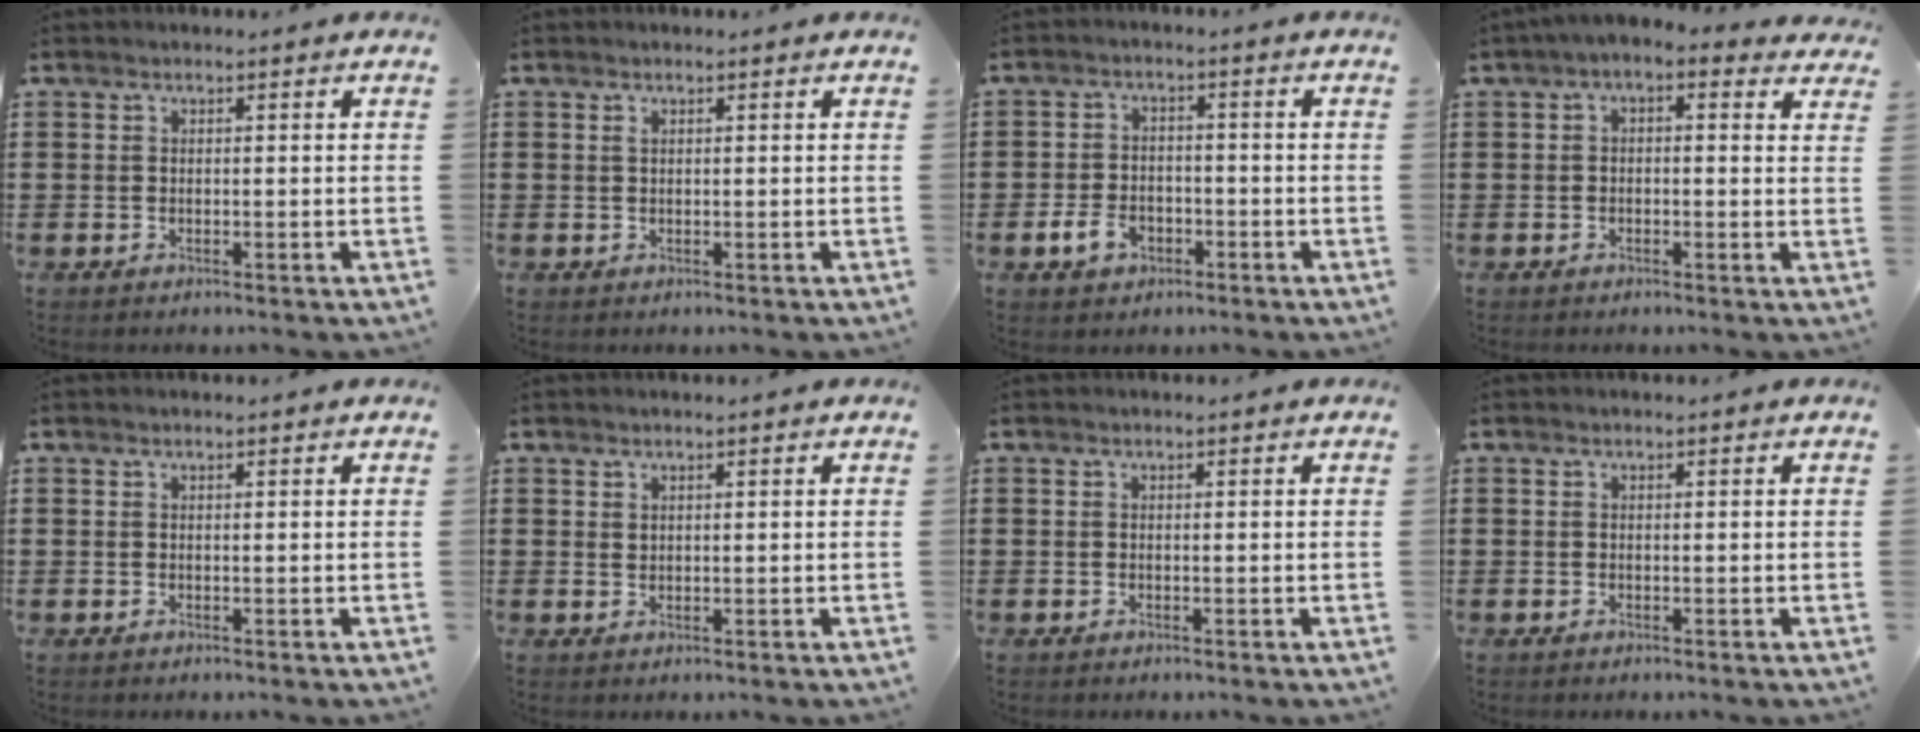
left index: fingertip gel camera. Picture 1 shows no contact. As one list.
[{"total": 0.7, "force": [0.2, 0.7, 0.2], "torque": [-0.006, 0.003, 0.005]}, {"total": 4.3, "force": [-2.2, 2.8, 2.4], "torque": [-0.057, 0.002, -0.044]}, {"total": 1.6, "force": [-0.7, 0.9, 1.1], "torque": [-0.032, 0.005, -0.021]}, {"total": 0.0}, {"total": 1.0, "force": [0.8, 0.5, 0.4], "torque": [-0.010, 0.003, 0.016]}, {"total": 0.0}, {"total": 0.0}]